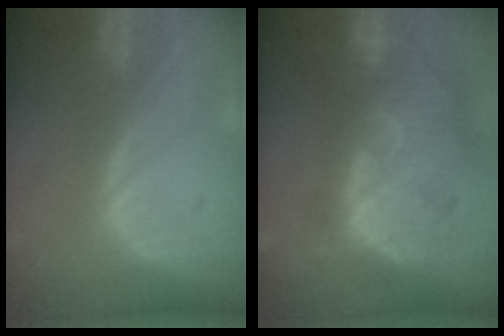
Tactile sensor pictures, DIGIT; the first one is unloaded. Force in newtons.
{"total": 13.4, "press": 11.5, "slide": 6.9}